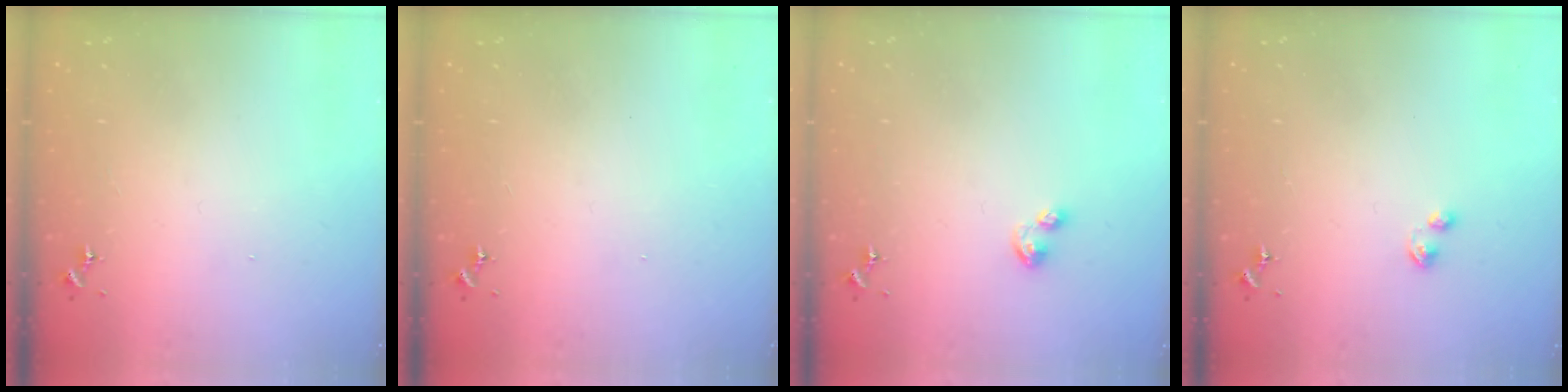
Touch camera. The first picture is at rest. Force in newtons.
{"total": 0.0}
{"total": 5.4, "press": 5.3, "slide": 0.8}
{"total": 2.9, "press": 2.9, "slide": 0.5}